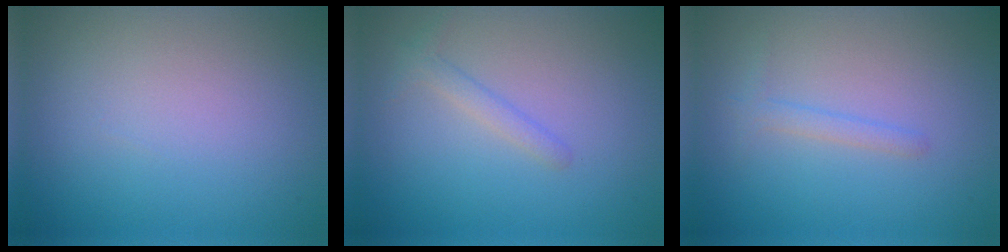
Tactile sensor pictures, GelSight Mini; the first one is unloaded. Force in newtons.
{"total": 1.3, "press": 1.3, "slide": 0.1}
{"total": 1.2, "press": 1.2, "slide": 0.0}